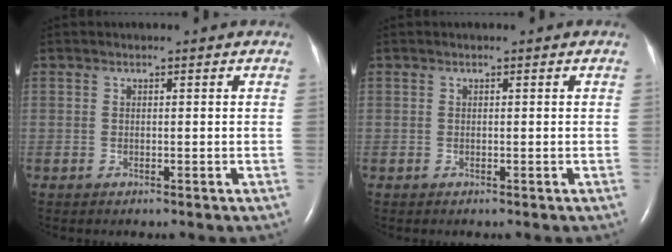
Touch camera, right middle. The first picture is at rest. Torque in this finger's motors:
{"motor_torque": [0.00, 0.00, 0.00, 0.00]}